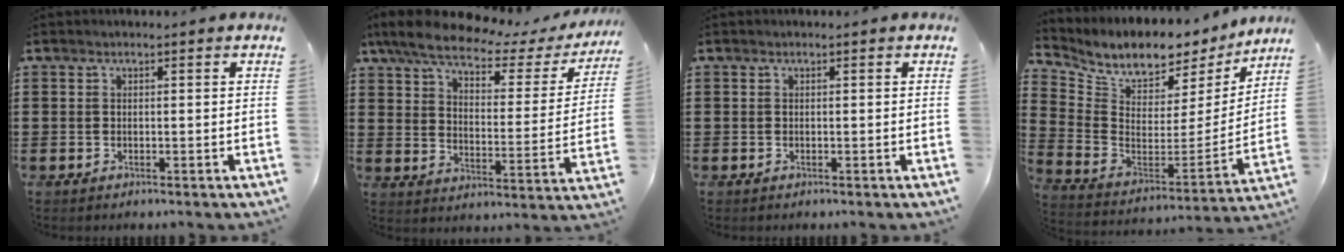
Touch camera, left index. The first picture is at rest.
{"total": 7.1, "force": [5.6, 2.1, 3.8], "torque": [-0.096, -0.023, 0.096]}
{"total": 0.0}
{"total": 6.0, "force": [5.2, 2.5, 1.4], "torque": [-0.057, -0.055, 0.088]}